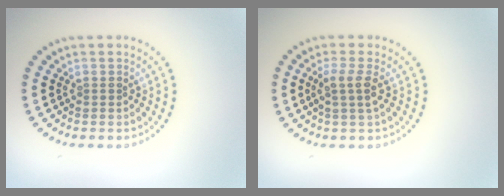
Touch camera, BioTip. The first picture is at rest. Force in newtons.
{"total": 2.1, "press": 1.7, "slide": 1.2}